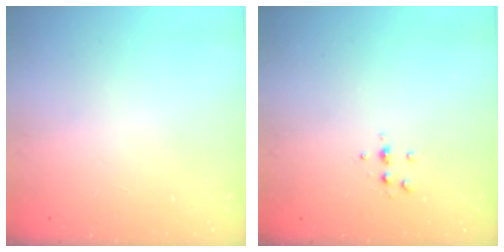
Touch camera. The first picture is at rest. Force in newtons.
{"total": 5.3, "press": 5.2, "slide": 1.0}